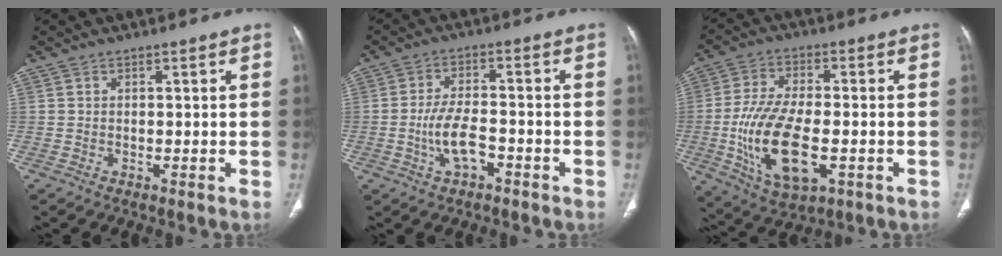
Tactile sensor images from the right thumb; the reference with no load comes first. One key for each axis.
{"total": 6.5, "fx": -2.5, "fy": 3.0, "fz": 5.2, "tx": -0.101, "ty": 0.022, "tz": -0.046}
{"total": 16.0, "fx": -3.4, "fy": 7.6, "fz": 13.6, "tx": -0.260, "ty": 0.000, "tz": -0.050}